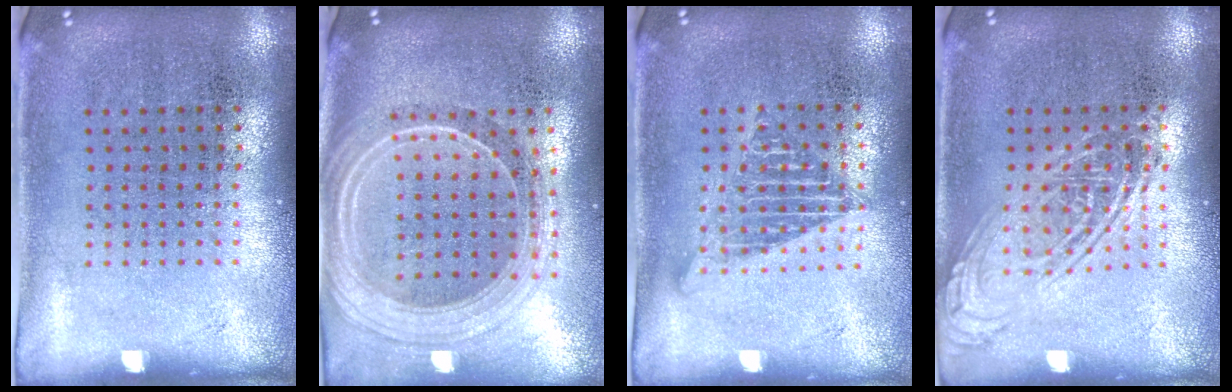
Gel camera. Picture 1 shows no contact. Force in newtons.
{"total": 2.3, "press": 2.0, "slide": 1.1}
{"total": 1.3, "press": 1.2, "slide": 0.6}
{"total": 2.6, "press": 2.6, "slide": 0.4}